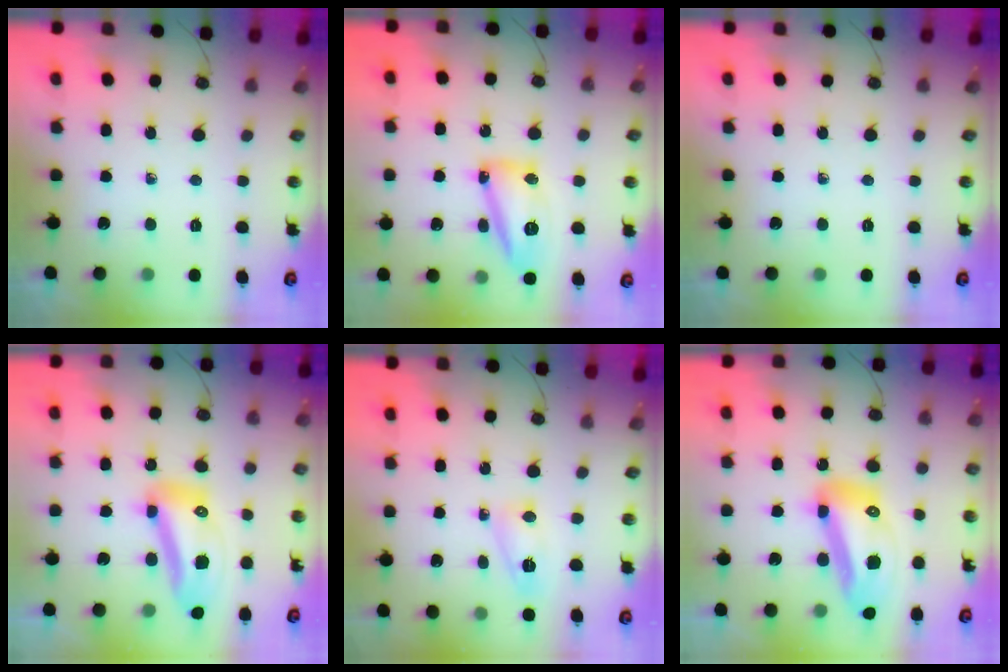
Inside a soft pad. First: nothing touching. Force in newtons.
{"total": 13.9, "press": 13.9, "slide": 1.2}
{"total": 0.0}
{"total": 14.2, "press": 14.2, "slide": 1.5}
{"total": 5.3, "press": 5.3, "slide": 0.4}
{"total": 16.7, "press": 16.6, "slide": 2.1}